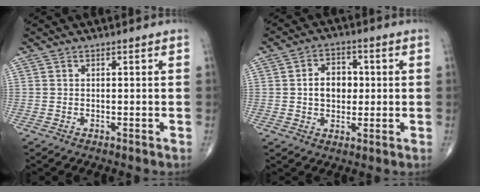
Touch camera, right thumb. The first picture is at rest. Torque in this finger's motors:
{"motor_torque": [-0.48, 0.69, 0.30, 0.17, 0.13]}